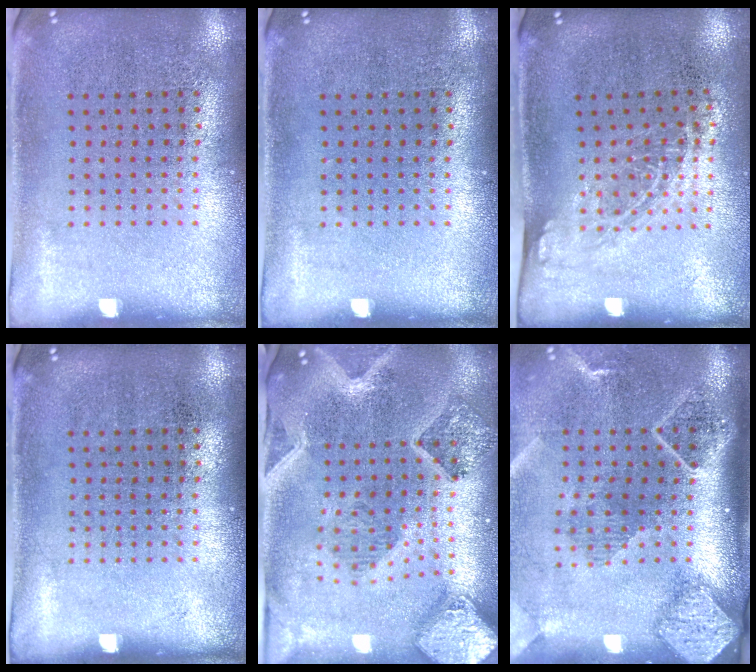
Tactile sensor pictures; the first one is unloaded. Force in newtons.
{"total": 0.0}
{"total": 1.3, "press": 1.0, "slide": 0.9}
{"total": 0.0}
{"total": 2.8, "press": 2.5, "slide": 1.3}
{"total": 2.6, "press": 1.9, "slide": 1.8}